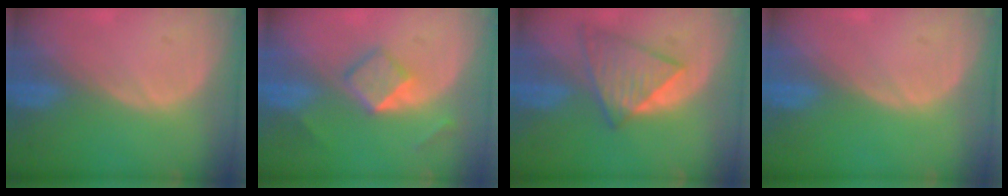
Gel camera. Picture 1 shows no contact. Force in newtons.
{"total": 5.2, "press": 4.5, "slide": 2.6}
{"total": 6.9, "press": 6.9, "slide": 1.0}
{"total": 0.0}